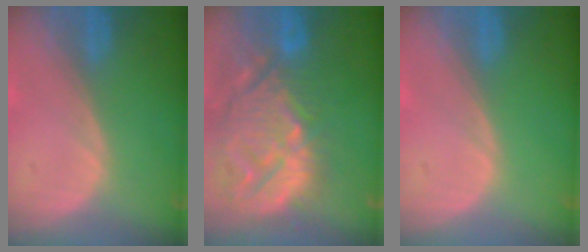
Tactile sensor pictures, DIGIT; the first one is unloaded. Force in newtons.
{"total": 14.5, "press": 12.4, "slide": 7.5}
{"total": 0.0}